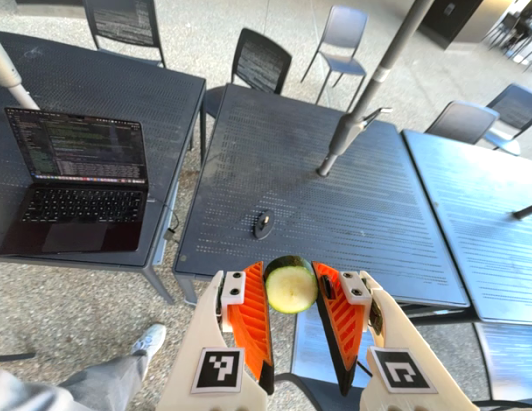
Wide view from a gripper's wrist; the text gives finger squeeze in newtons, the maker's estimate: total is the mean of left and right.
{"total": 10.5, "left": 9.9, "right": 11.0}